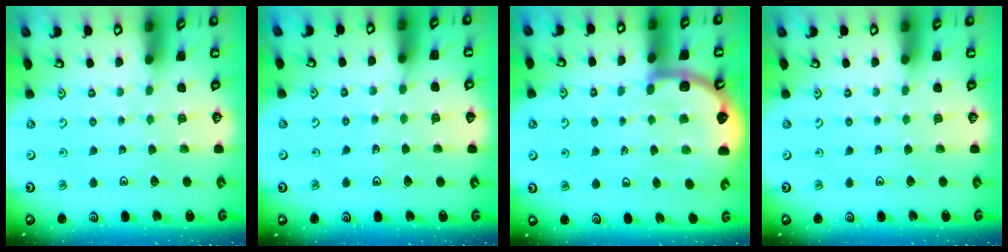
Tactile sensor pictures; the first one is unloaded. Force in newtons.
{"total": 3.0, "press": 3.0, "slide": 0.3}
{"total": 7.3, "press": 7.0, "slide": 2.1}
{"total": 0.0}